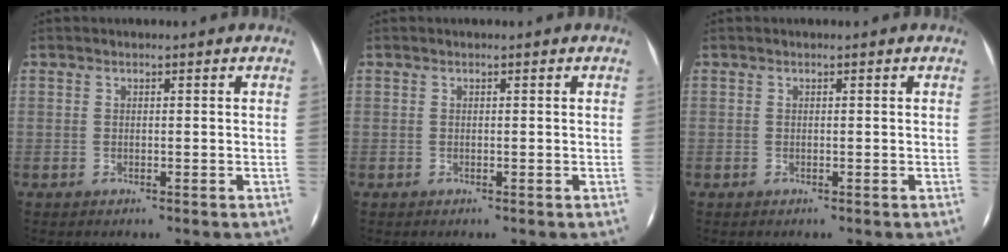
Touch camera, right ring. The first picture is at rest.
{"total": 0.0}
{"total": 0.0}